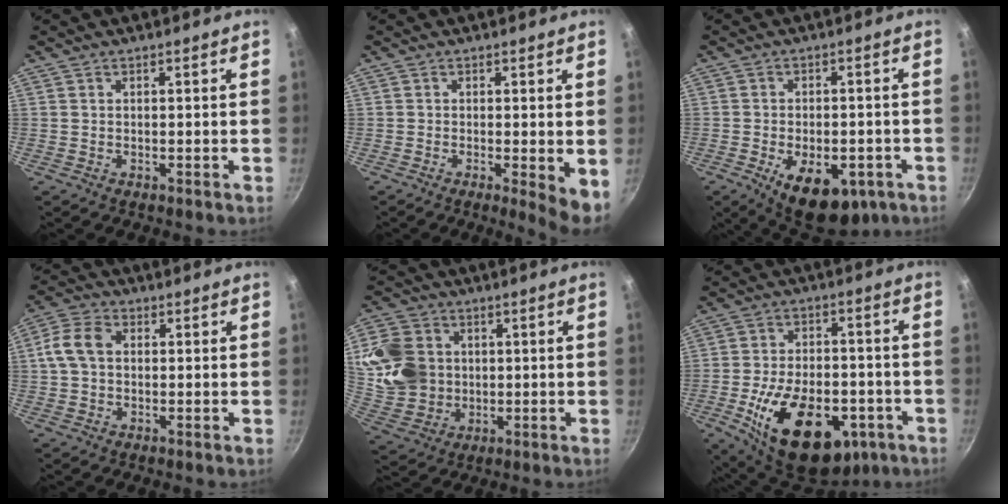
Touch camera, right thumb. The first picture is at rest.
{"total": 5.0, "force": [-0.8, 1.1, 4.8], "torque": [-0.061, -0.010, -0.009]}
{"total": 13.7, "force": [-5.7, 7.5, 10.0], "torque": [-0.113, 0.009, -0.066]}
{"total": 7.3, "force": [0.6, 5.4, 4.9], "torque": [-0.092, 0.020, -0.001]}
{"total": 14.5, "force": [2.1, 12.2, 7.5], "torque": [-0.132, -0.005, 0.049]}
{"total": 23.5, "force": [-8.5, 13.9, 17.0], "torque": [-0.252, 0.027, -0.115]}